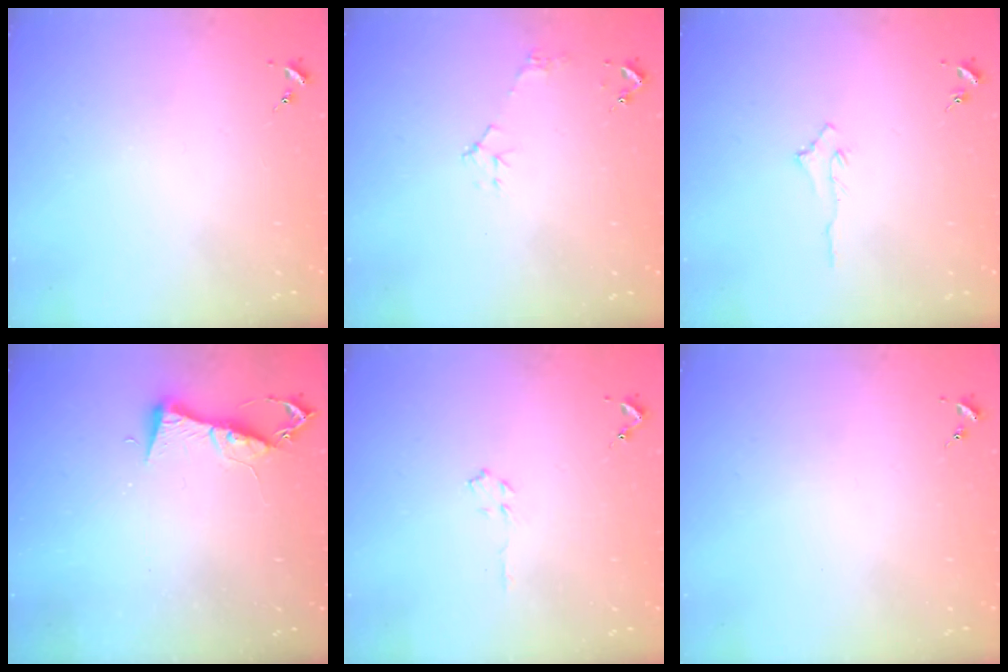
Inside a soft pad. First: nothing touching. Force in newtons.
{"total": 5.3, "press": 5.3, "slide": 0.7}
{"total": 2.9, "press": 2.9, "slide": 0.4}
{"total": 7.2, "press": 7.1, "slide": 0.7}
{"total": 3.5, "press": 3.4, "slide": 0.5}
{"total": 0.0}